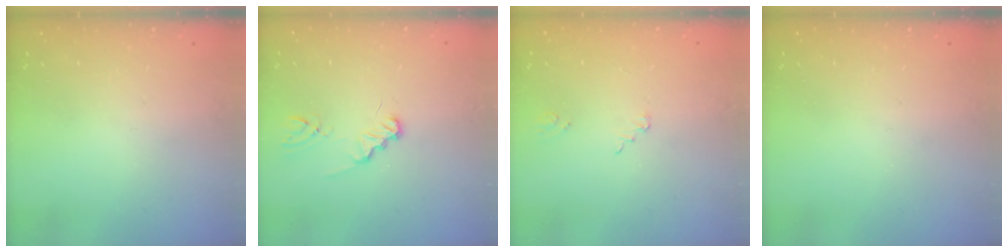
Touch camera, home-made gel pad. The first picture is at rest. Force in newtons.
{"total": 1.8, "press": 1.8, "slide": 0.3}
{"total": 2.2, "press": 2.2, "slide": 0.2}
{"total": 0.0}